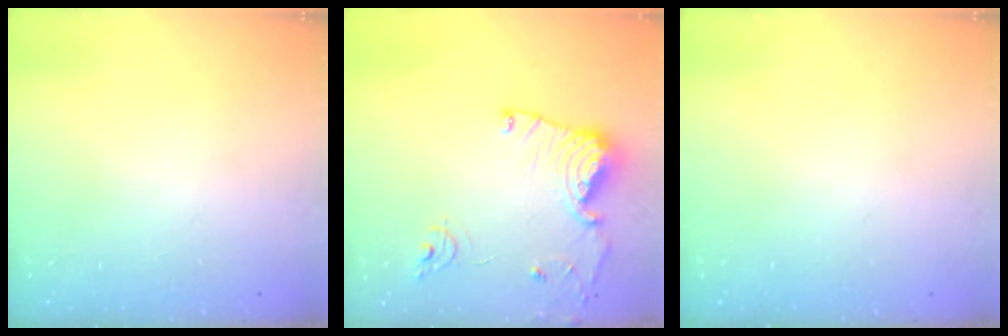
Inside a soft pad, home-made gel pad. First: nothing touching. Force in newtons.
{"total": 13.4, "press": 13.4, "slide": 1.5}
{"total": 0.0}